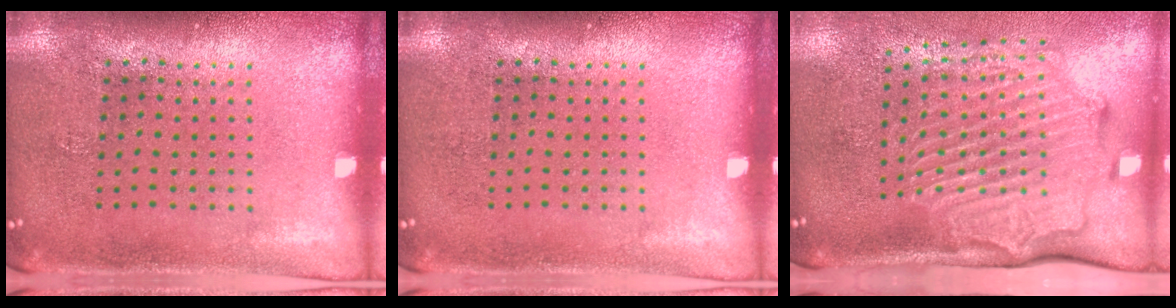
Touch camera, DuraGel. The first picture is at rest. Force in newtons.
{"total": 0.0}
{"total": 3.0, "press": 2.3, "slide": 2.0}